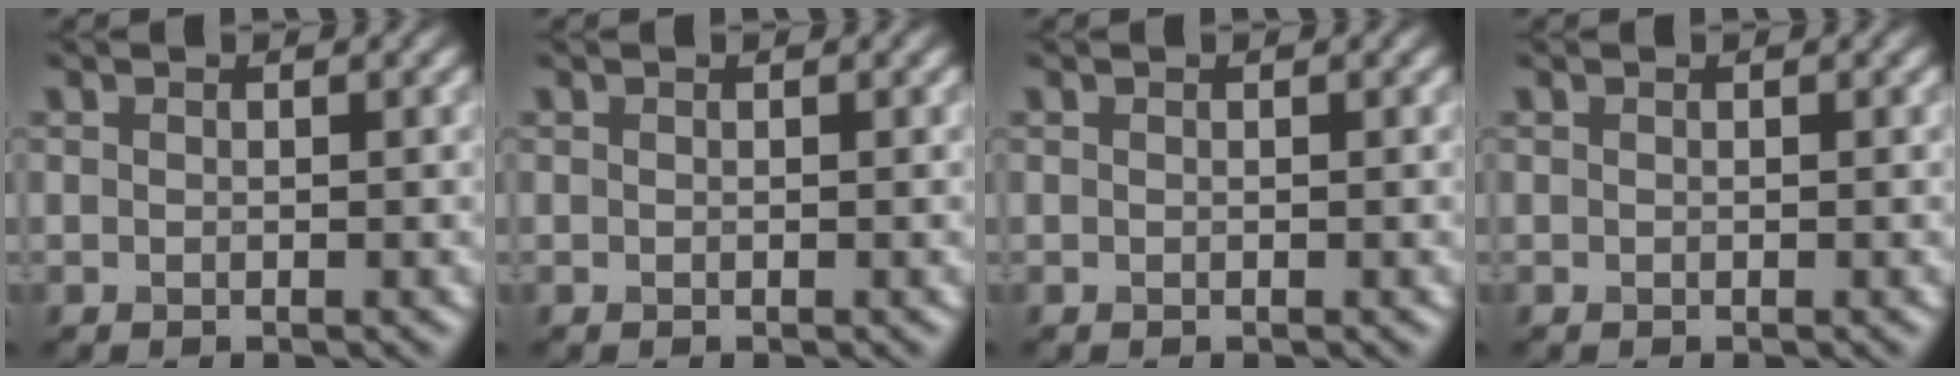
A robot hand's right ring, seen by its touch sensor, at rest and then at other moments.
{"total": 0.0}
{"total": 0.0}
{"total": 0.0}